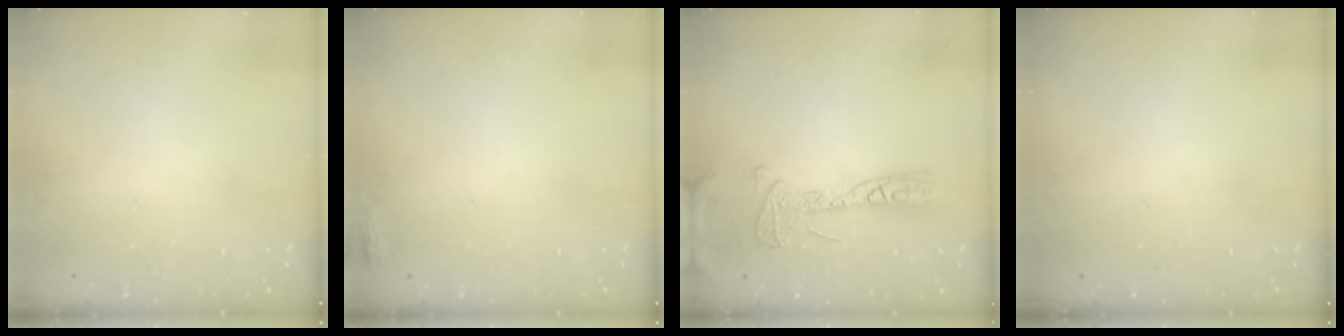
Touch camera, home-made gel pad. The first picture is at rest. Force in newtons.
{"total": 3.2, "press": 2.9, "slide": 1.3}
{"total": 12.5, "press": 12.3, "slide": 2.3}
{"total": 0.9, "press": 0.0, "slide": 0.9}